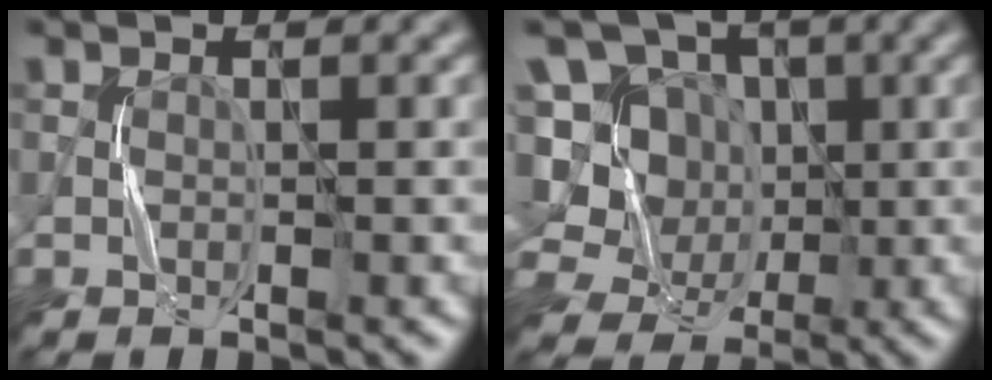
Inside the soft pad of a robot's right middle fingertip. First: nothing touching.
{"total": 10.2, "force": [0.6, 9.4, 4.0], "torque": [-0.115, 0.049, -0.026]}